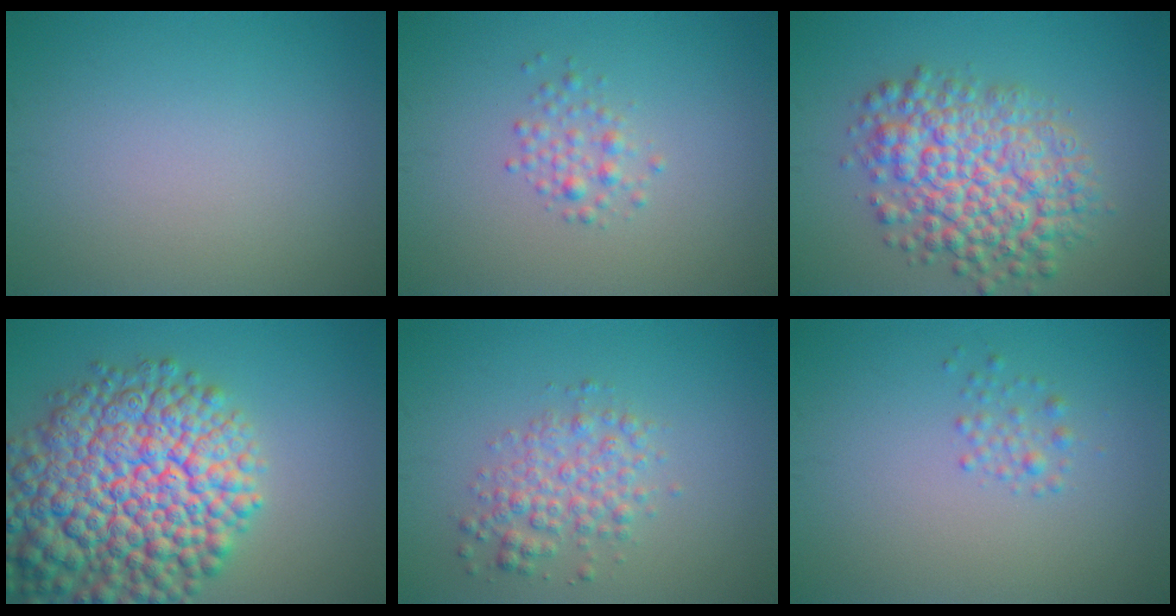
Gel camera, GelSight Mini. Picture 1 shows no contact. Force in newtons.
{"total": 1.6, "press": 1.6, "slide": 0.0}
{"total": 8.0, "press": 8.0, "slide": 0.2}
{"total": 14.0, "press": 14.0, "slide": 0.7}
{"total": 3.2, "press": 3.2, "slide": 0.0}
{"total": 1.2, "press": 1.2, "slide": 0.0}